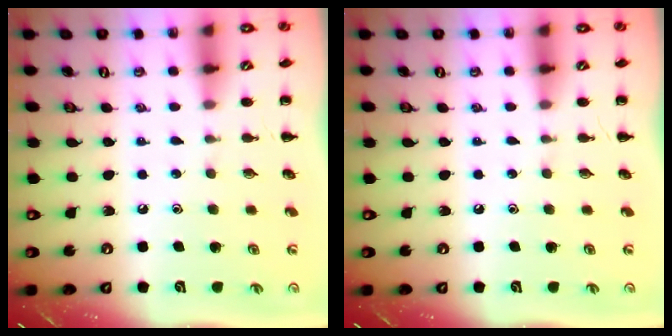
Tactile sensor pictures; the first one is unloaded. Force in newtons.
{"total": 0.0}